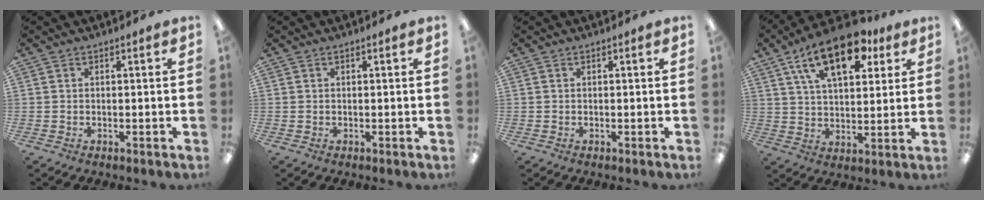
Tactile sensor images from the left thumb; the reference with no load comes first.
{"total": 0.0}
{"total": 0.0}
{"total": 17.8, "force": [9.8, 8.9, 11.9], "torque": [-0.187, -0.030, 0.167]}